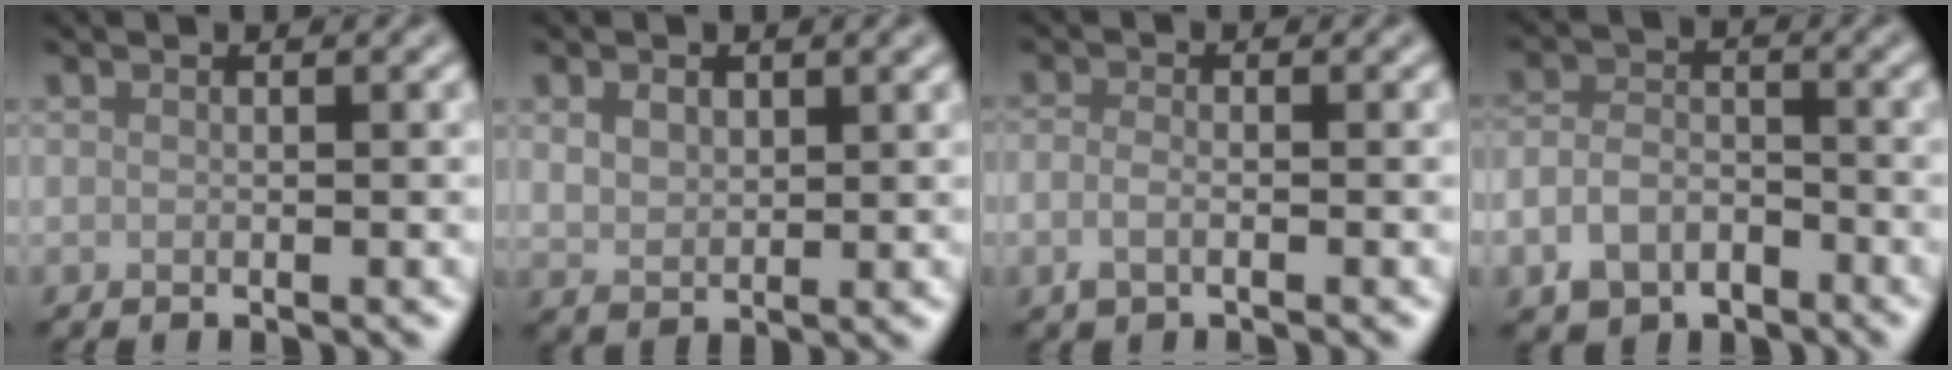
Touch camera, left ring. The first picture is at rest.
{"total": 2.3, "force": [1.0, 1.5, 1.5], "torque": [-0.032, -0.002, 0.023]}
{"total": 1.7, "force": [-0.8, 0.8, 1.2], "torque": [-0.028, -0.002, -0.020]}
{"total": 4.2, "force": [-2.4, 2.8, 2.1], "torque": [-0.042, -0.003, -0.052]}